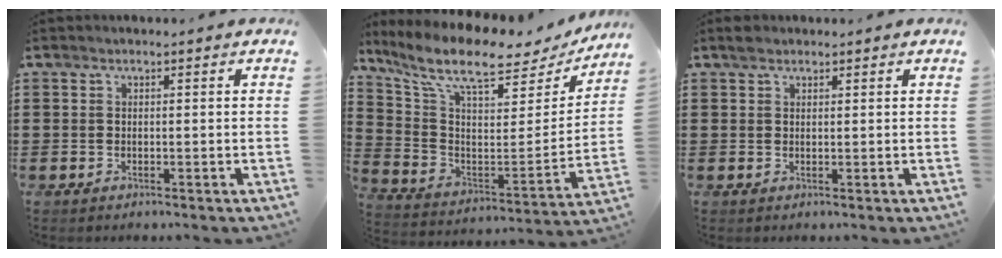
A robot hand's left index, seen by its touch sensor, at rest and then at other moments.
{"total": 10.2, "force": [7.8, 2.6, 5.9], "torque": [-0.141, -0.053, 0.131]}
{"total": 1.3, "force": [1.2, 0.6, 0.2], "torque": [-0.007, 0.004, 0.023]}